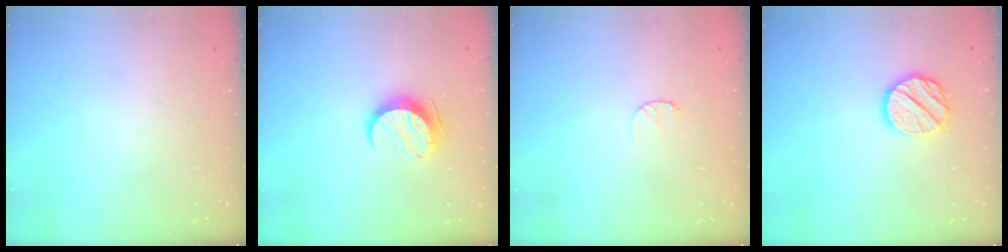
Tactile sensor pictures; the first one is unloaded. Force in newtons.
{"total": 9.7, "press": 9.7, "slide": 0.5}
{"total": 3.4, "press": 3.3, "slide": 0.3}
{"total": 11.9, "press": 11.9, "slide": 1.0}